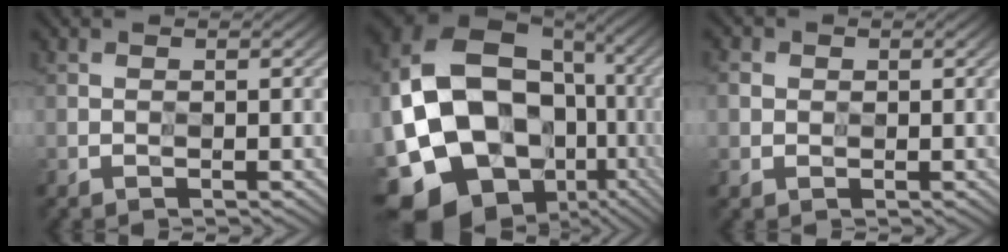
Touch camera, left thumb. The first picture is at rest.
{"total": 21.2, "force": [-4.3, 17.2, 11.6], "torque": [-0.273, -0.022, -0.076]}
{"total": 2.8, "force": [0.6, 2.6, 0.9], "torque": [-0.036, -0.003, 0.010]}